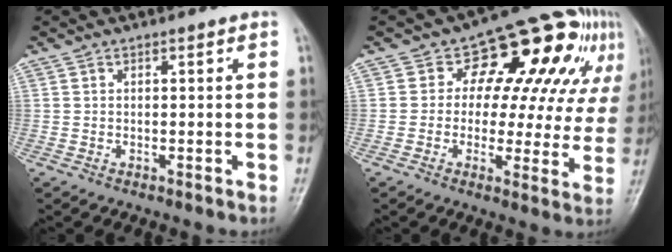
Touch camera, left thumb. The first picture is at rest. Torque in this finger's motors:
{"motor_torque": [0.18, 0.24, 0.00, -0.13, -0.08]}